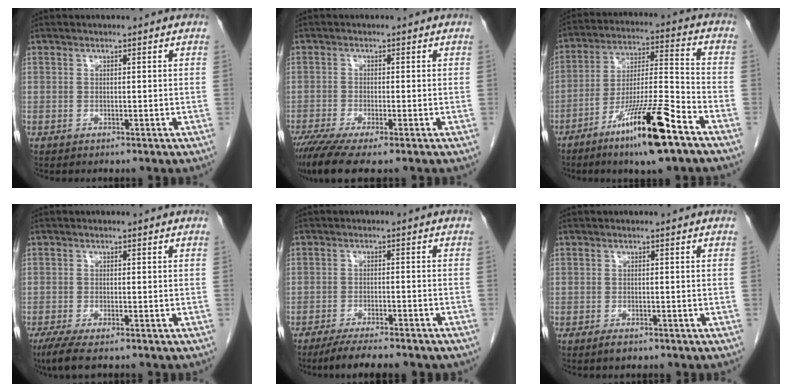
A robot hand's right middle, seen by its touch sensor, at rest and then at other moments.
{"total": 6.8, "force": [-4.8, 0.7, 4.7], "torque": [-0.078, -0.017, -0.084]}
{"total": 15.5, "force": [-9.2, 0.8, 12.4], "torque": [-0.229, -0.025, -0.164]}
{"total": 4.0, "force": [-2.8, 0.7, 2.8], "torque": [-0.055, -0.013, -0.047]}
{"total": 8.9, "force": [-7.4, 1.3, 4.8], "torque": [-0.068, -0.015, -0.107]}
{"total": 1.4, "force": [-1.1, 0.5, 0.8], "torque": [-0.017, -0.001, -0.014]}